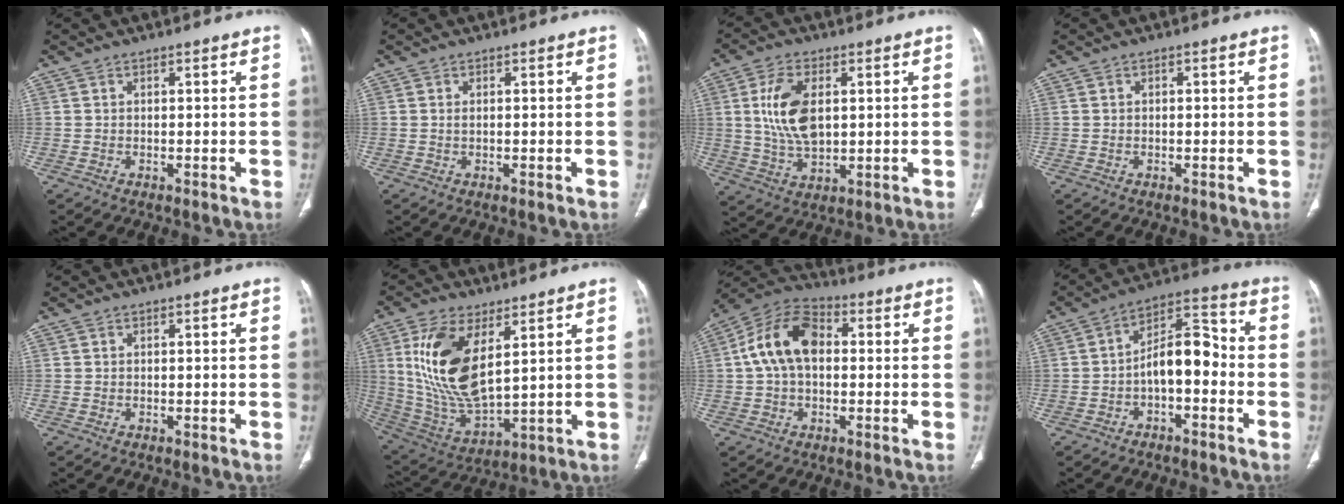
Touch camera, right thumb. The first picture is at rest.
{"total": 0.7, "force": [0.0, 0.1, 0.7], "torque": [-0.017, -0.003, 0.002]}
{"total": 11.2, "force": [2.0, 6.2, 9.1], "torque": [-0.177, -0.008, 0.045]}
{"total": 0.6, "force": [0.1, 0.3, 0.5], "torque": [-0.009, 0.002, 0.002]}
{"total": 0.0}
{"total": 17.7, "force": [5.8, 8.1, 14.6], "torque": [-0.287, -0.028, 0.128]}
{"total": 12.8, "force": [1.3, 8.2, 9.7], "torque": [-0.178, 0.033, 0.013]}
{"total": 10.2, "force": [-2.3, 5.3, 8.4], "torque": [-0.118, 0.050, -0.048]}